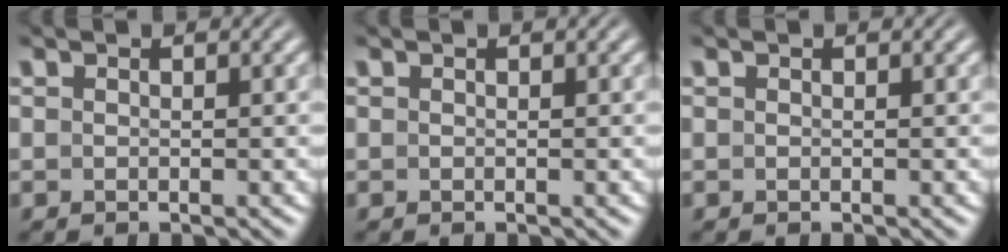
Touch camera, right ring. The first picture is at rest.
{"total": 0.0}
{"total": 0.0}